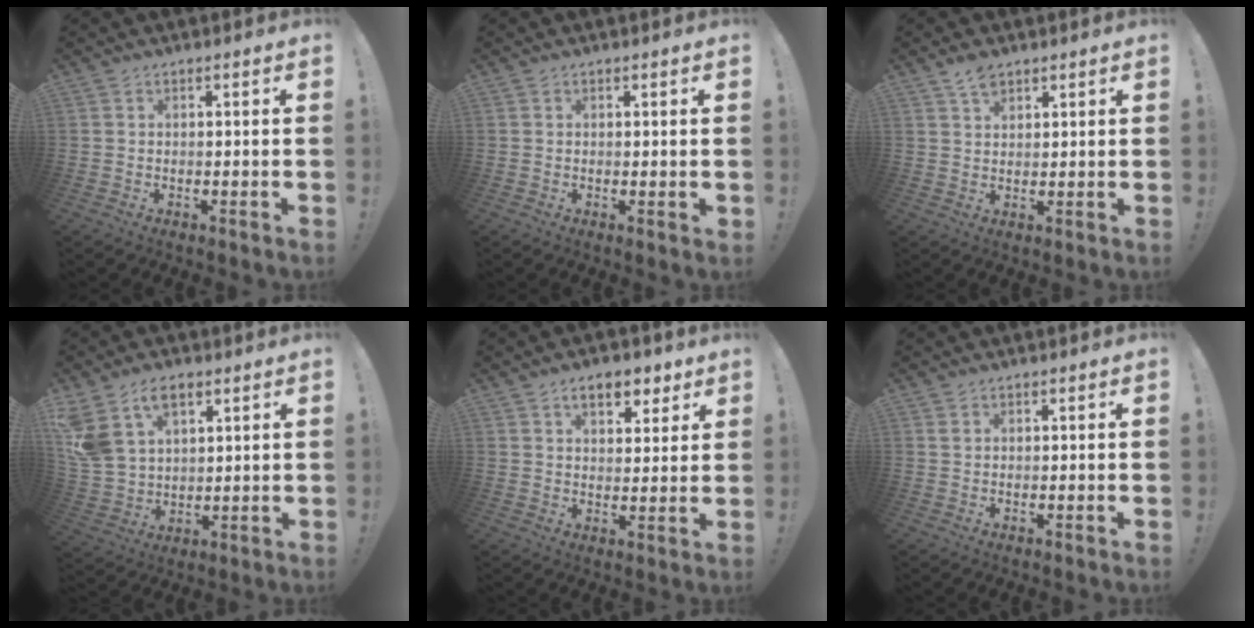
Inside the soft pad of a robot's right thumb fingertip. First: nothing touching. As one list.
[{"total": 0.8, "force": [0.4, 0.2, 0.6], "torque": [0.001, -0.004, 0.004]}, {"total": 3.9, "force": [2.8, 1.9, 1.9], "torque": [-0.035, -0.011, 0.052]}, {"total": 13.0, "force": [7.2, 8.1, 7.2], "torque": [-0.149, -0.031, 0.141]}, {"total": 8.7, "force": [5.1, 4.6, 5.3], "torque": [-0.073, -0.015, 0.090]}, {"total": 0.7, "force": [0.4, 0.3, 0.5], "torque": [-0.008, 0.000, 0.007]}]